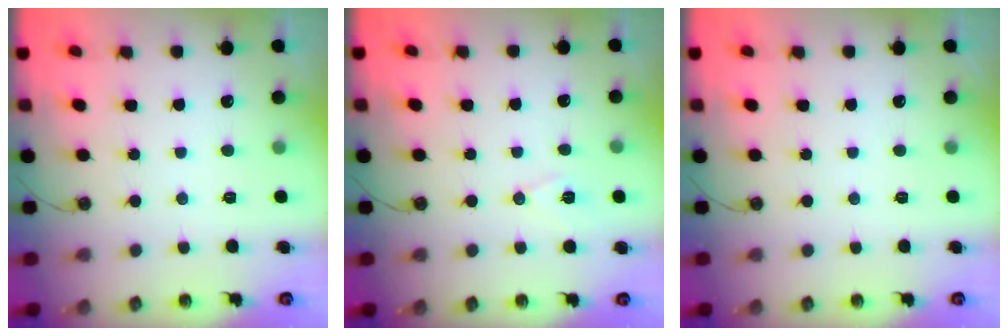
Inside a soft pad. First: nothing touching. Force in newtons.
{"total": 7.7, "press": 6.4, "slide": 4.3}
{"total": 0.0}